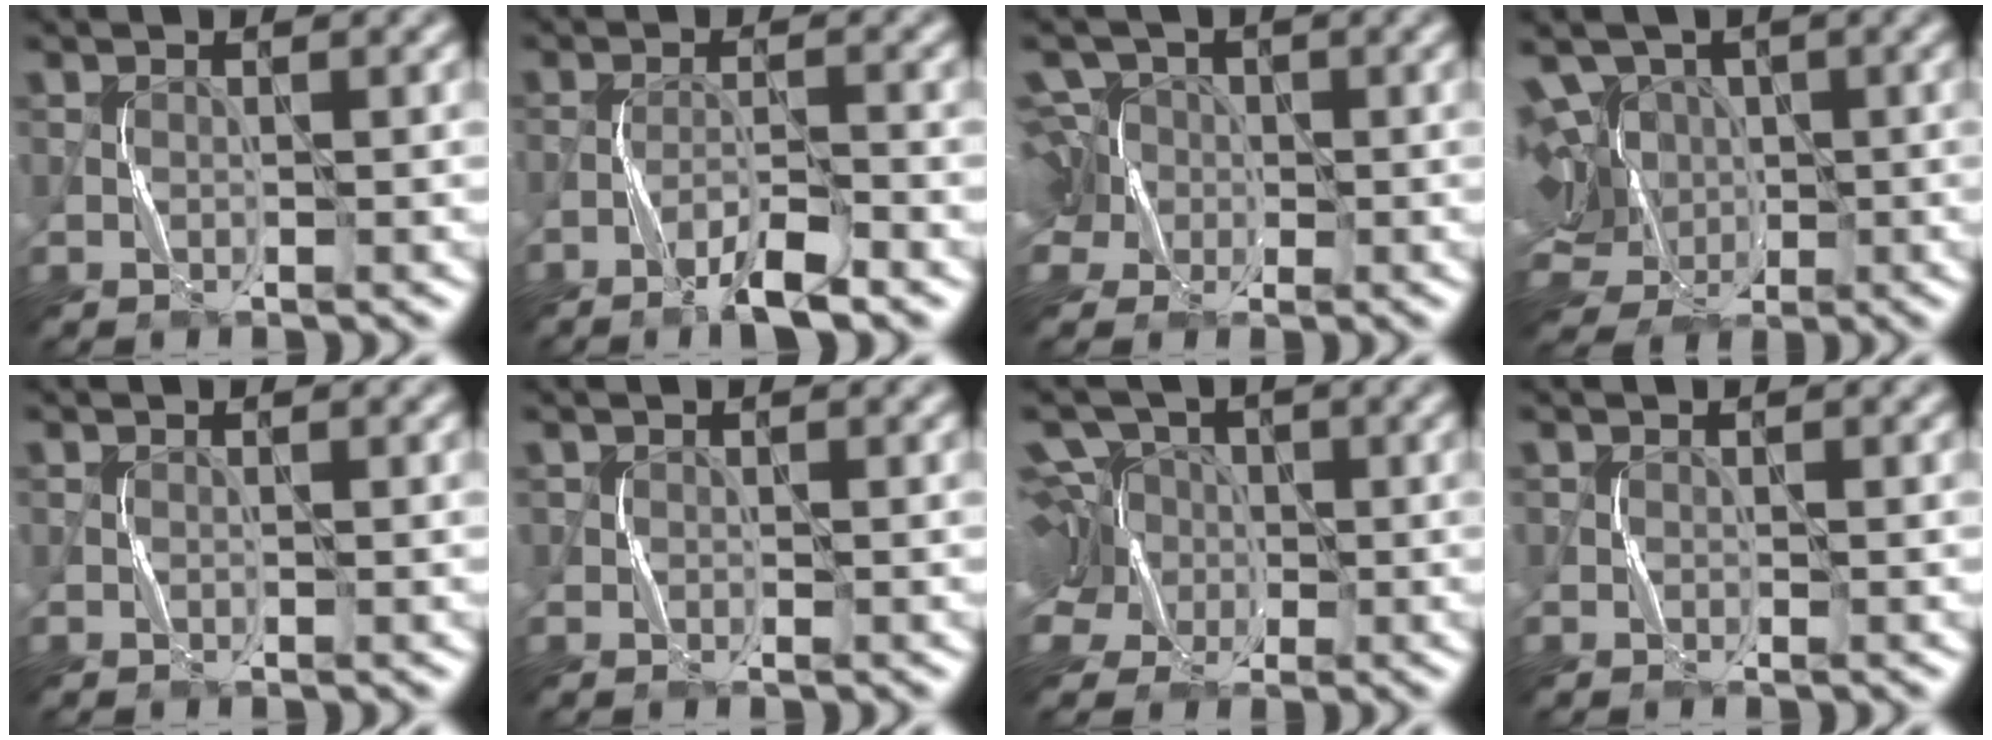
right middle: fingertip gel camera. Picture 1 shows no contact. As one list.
[{"total": 4.0, "force": [-2.8, 0.4, 2.9], "torque": [-0.056, 0.004, -0.055]}, {"total": 8.4, "force": [0.2, 7.2, 4.4], "torque": [-0.080, 0.045, -0.047]}, {"total": 11.4, "force": [1.2, 8.5, 7.5], "torque": [-0.131, 0.025, -0.015]}, {"total": 0.0}, {"total": 0.8, "force": [0.1, 0.6, 0.5], "torque": [-0.006, 0.000, 0.003]}, {"total": 11.3, "force": [1.9, 8.8, 6.8], "torque": [-0.102, 0.052, -0.037]}, {"total": 0.0}]